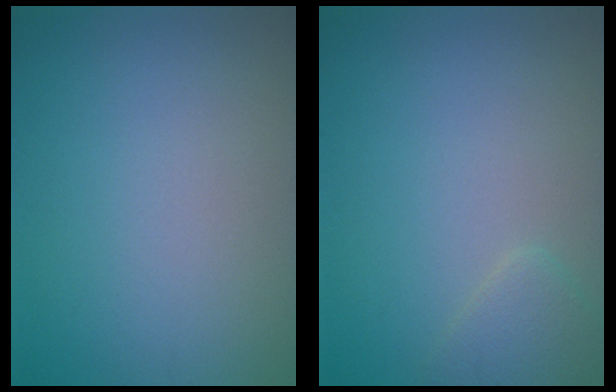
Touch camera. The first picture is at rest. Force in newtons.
{"total": 1.6, "press": 1.6, "slide": 0.1}